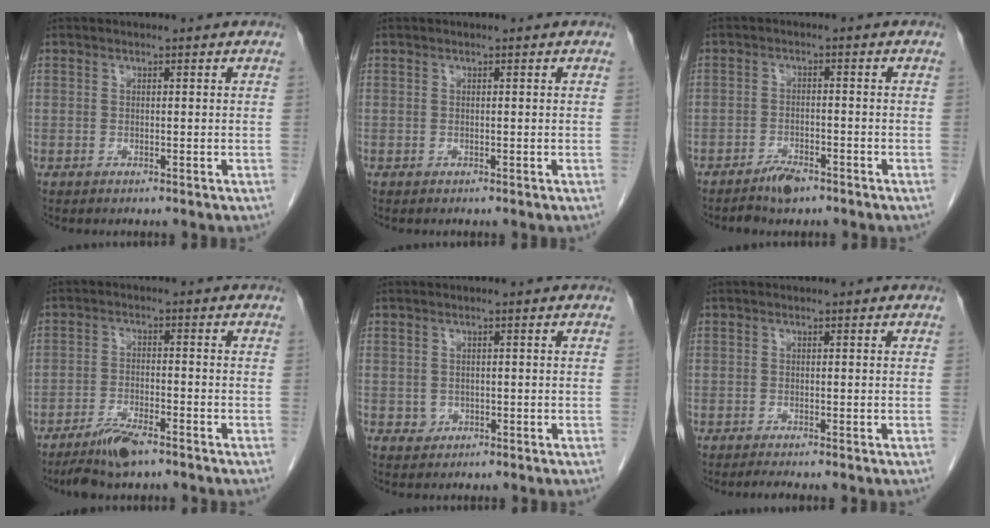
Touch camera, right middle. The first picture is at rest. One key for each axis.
{"total": 0.0}
{"total": 3.2, "fx": -2.7, "fy": 1.0, "fz": 1.5, "tx": -0.030, "ty": 0.000, "tz": -0.046}
{"total": 5.9, "fx": -4.6, "fy": 1.0, "fz": 3.5, "tx": -0.074, "ty": -0.011, "tz": -0.084}
{"total": 1.2, "fx": -0.2, "fy": 1.1, "fz": 0.3, "tx": -0.005, "ty": 0.003, "tz": 0.001}
{"total": 0.9, "fx": -0.8, "fy": -0.2, "fz": 0.4, "tx": -0.014, "ty": -0.004, "tz": -0.016}